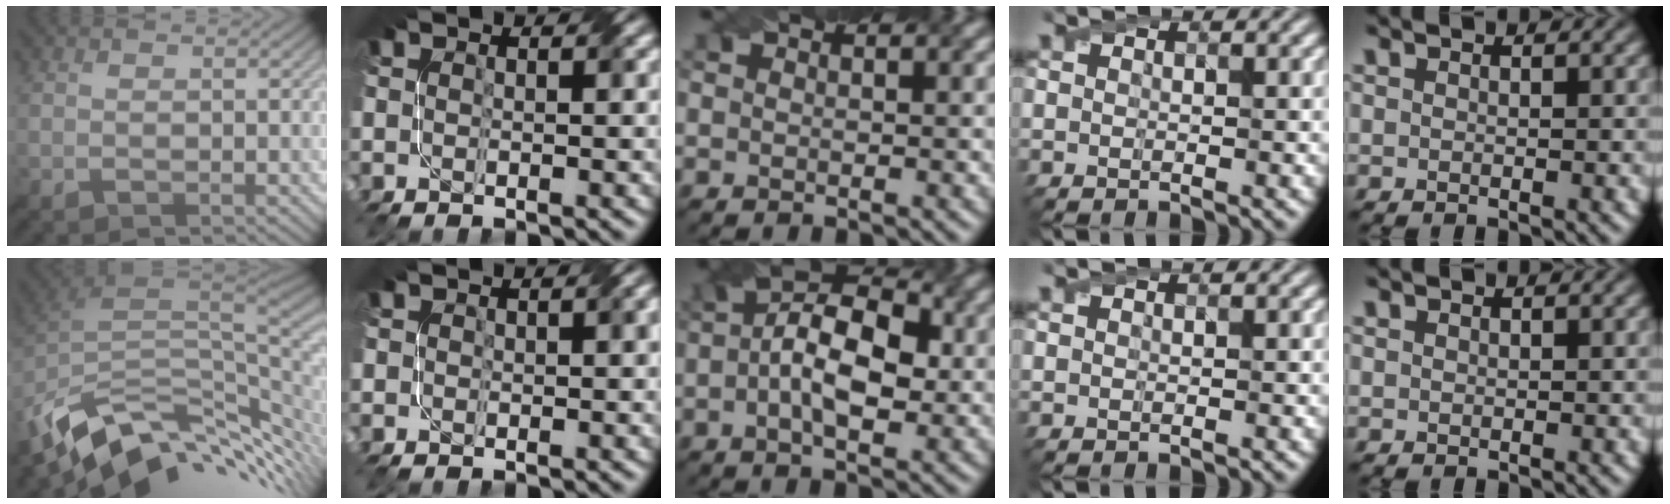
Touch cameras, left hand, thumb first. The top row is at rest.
{"thumb": {"total": 13.3, "force": [-3.2, 7.8, 10.3], "torque": [-0.217, -0.026, -0.045]}, "index": {"total": 0.8, "force": [0.1, 0.5, 0.6], "torque": [-0.004, 0.004, 0.004]}, "middle": {"total": 7.2, "force": [-0.4, 4.0, 6.0], "torque": [-0.093, 0.019, -0.001]}, "little": {"total": 0.6, "force": [-0.1, -0.3, -0.5], "torque": [0.004, 0.001, 0.006]}}